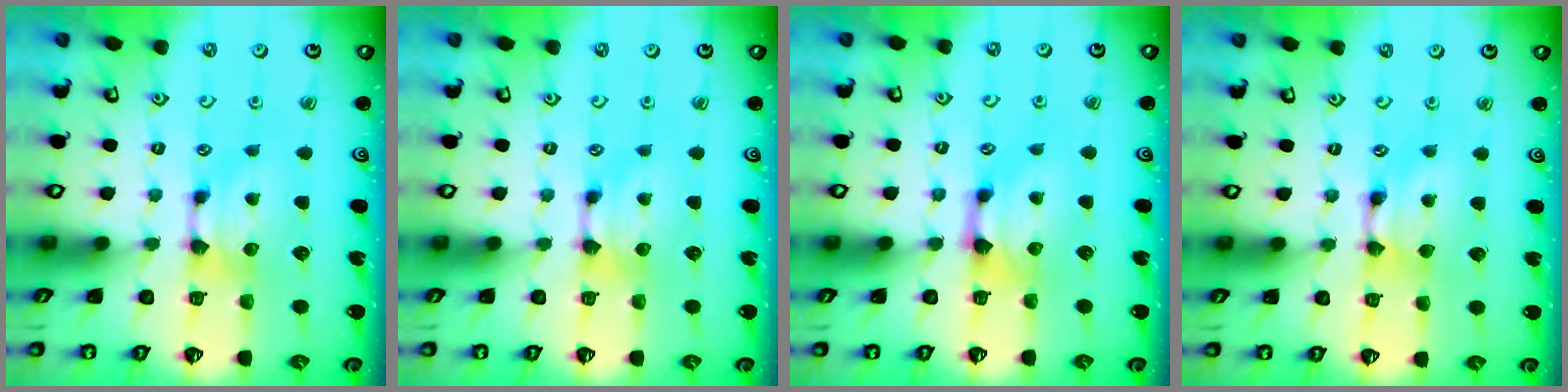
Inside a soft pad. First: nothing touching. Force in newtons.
{"total": 0.0}
{"total": 1.5, "press": 1.2, "slide": 0.9}
{"total": 1.4, "press": 1.4, "slide": 0.1}